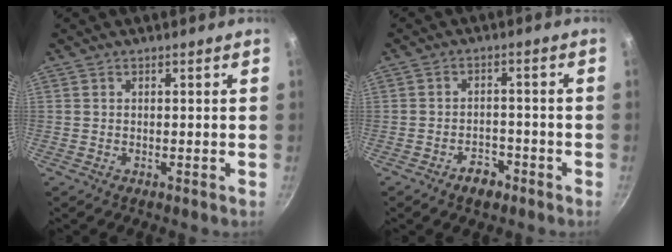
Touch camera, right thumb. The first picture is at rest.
{"total": 4.4, "force": [-2.9, 2.5, 2.1], "torque": [-0.016, 0.024, -0.041]}